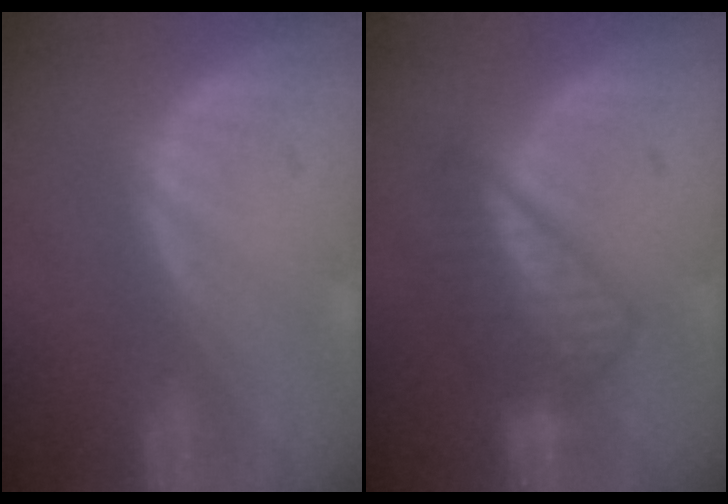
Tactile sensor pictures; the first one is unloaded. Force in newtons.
{"total": 6.5, "press": 6.2, "slide": 2.1}